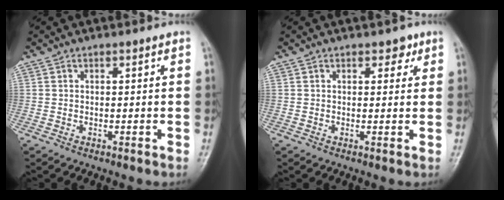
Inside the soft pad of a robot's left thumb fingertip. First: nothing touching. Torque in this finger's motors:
{"motor_torque": [-0.15, -0.05, -0.16, -0.24, -0.03]}